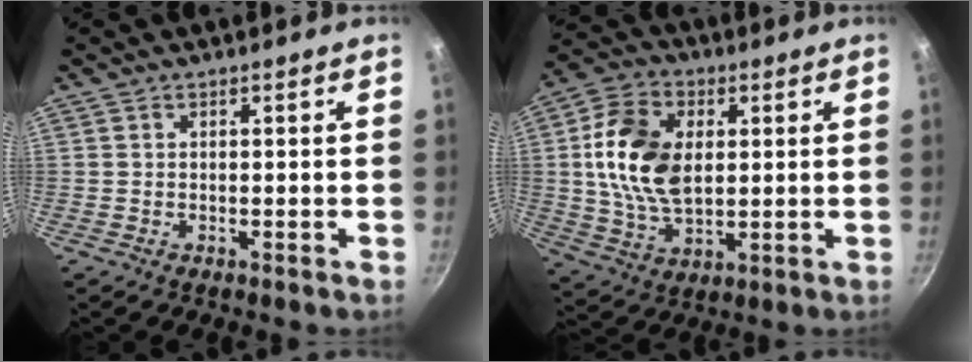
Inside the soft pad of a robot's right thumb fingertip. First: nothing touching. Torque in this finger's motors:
{"motor_torque": [0.29, 1.10, 1.51, -0.03, 0.34]}